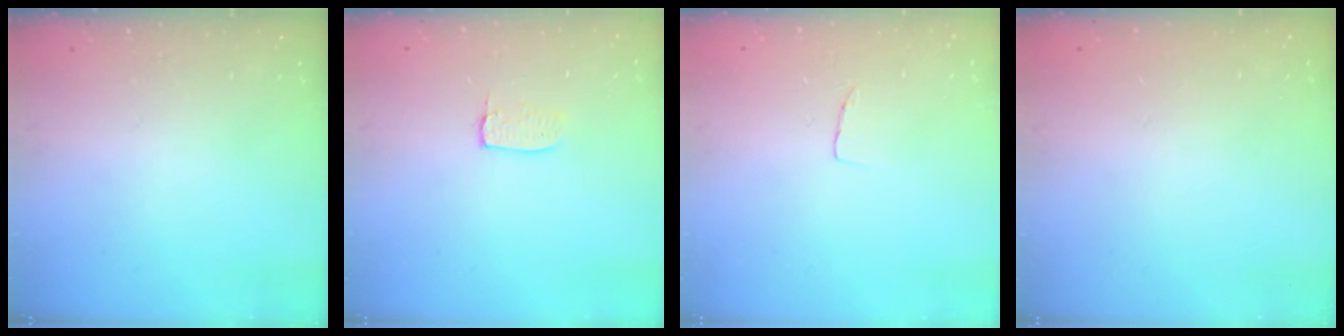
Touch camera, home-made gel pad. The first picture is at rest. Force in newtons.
{"total": 3.4, "press": 3.4, "slide": 0.1}
{"total": 3.1, "press": 3.1, "slide": 0.1}
{"total": 0.0}